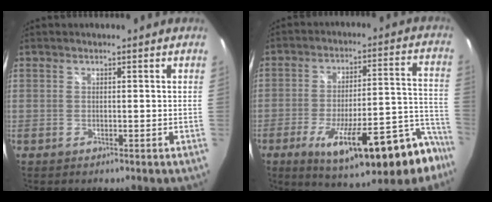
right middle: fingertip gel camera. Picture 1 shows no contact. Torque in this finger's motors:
{"motor_torque": [1.59, -0.55, 1.05, 0.21]}